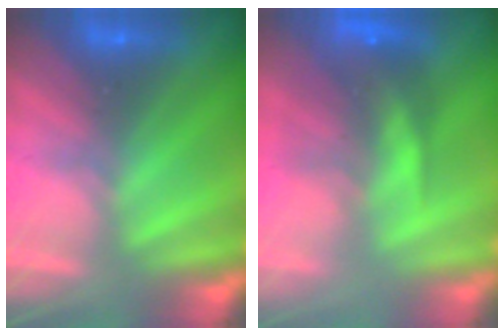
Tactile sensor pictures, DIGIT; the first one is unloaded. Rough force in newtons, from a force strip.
{"total": 11.4}